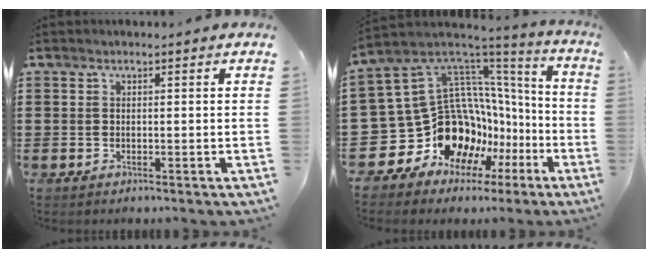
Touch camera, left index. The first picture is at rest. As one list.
[{"total": 15.4, "force": [-4.9, 12.9, 6.9], "torque": [-0.175, -0.035, -0.045]}]